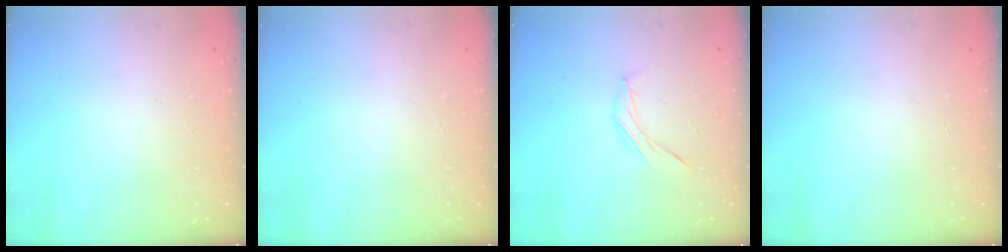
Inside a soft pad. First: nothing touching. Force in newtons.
{"total": 0.0}
{"total": 6.4, "press": 6.2, "slide": 1.4}
{"total": 0.0}